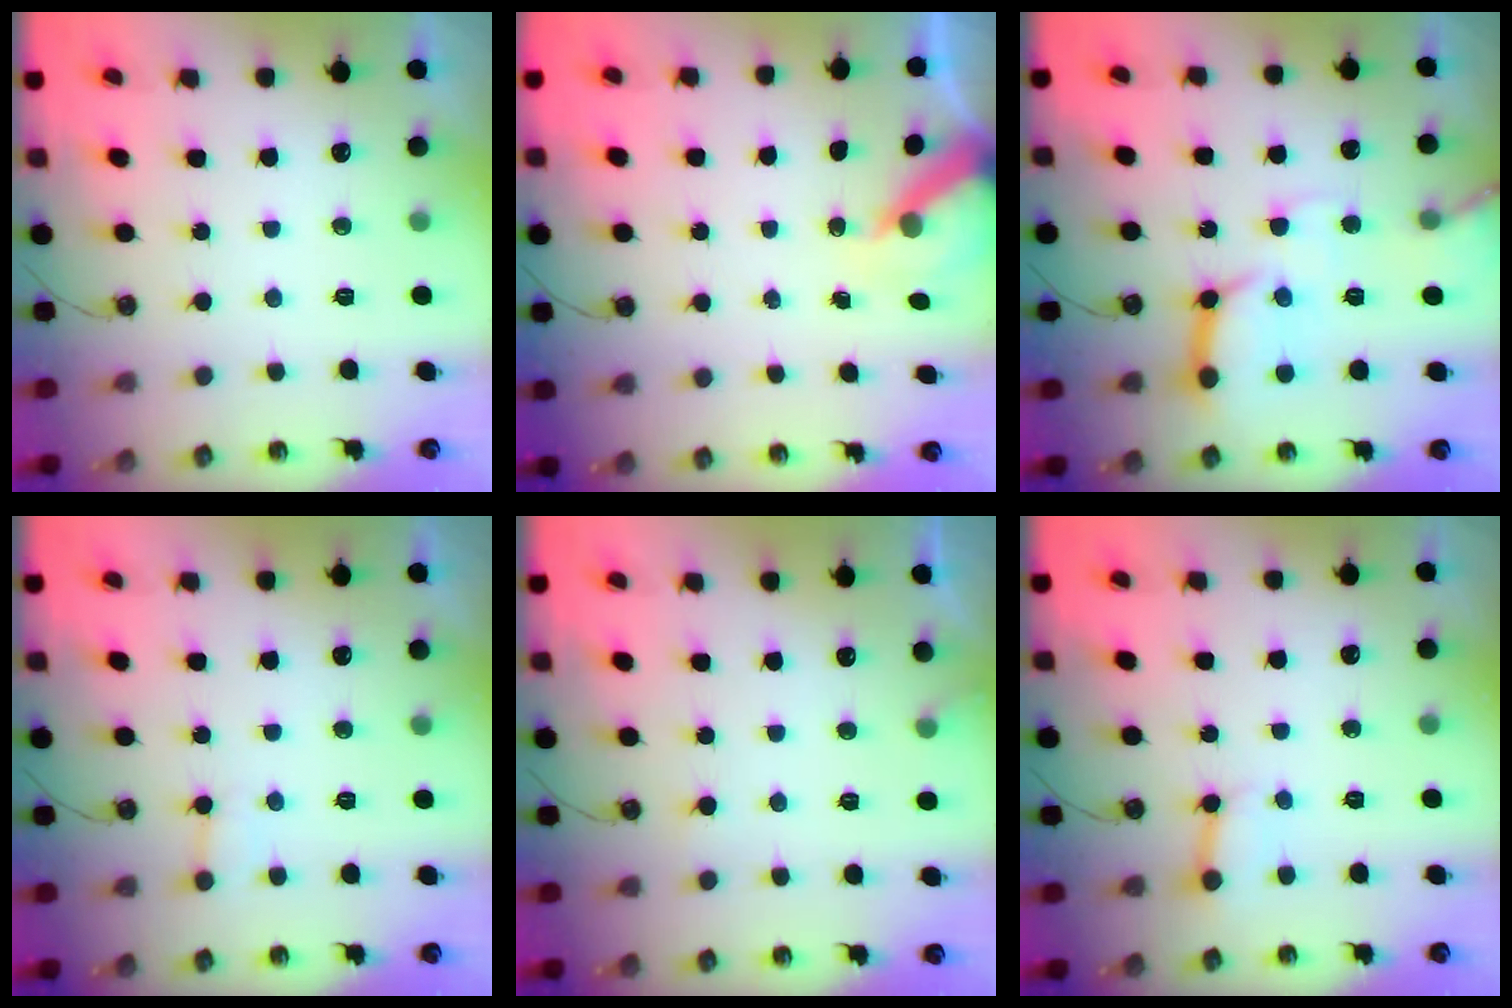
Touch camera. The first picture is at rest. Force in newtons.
{"total": 5.9, "press": 5.9, "slide": 0.6}
{"total": 14.3, "press": 14.2, "slide": 1.5}
{"total": 6.1, "press": 6.1, "slide": 0.4}
{"total": 5.2, "press": 5.1, "slide": 0.4}
{"total": 2.9, "press": 2.9, "slide": 0.2}